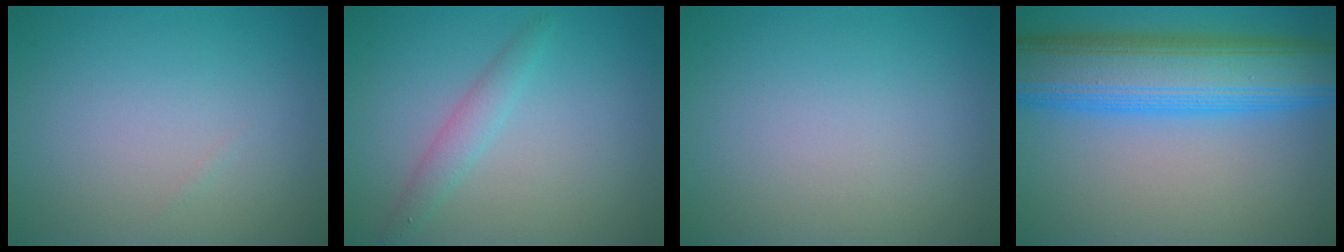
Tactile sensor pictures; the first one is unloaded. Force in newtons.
{"total": 1.8, "press": 1.8, "slide": 0.1}
{"total": 0.0}
{"total": 10.9, "press": 10.9, "slide": 0.2}